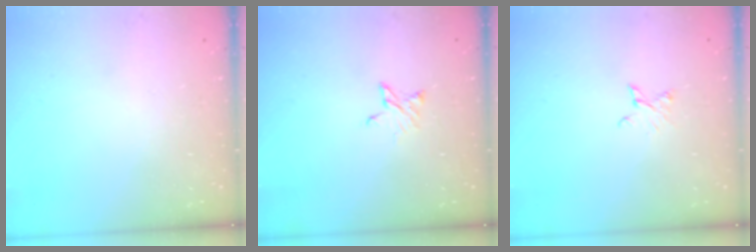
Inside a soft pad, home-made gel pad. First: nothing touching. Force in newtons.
{"total": 4.2, "press": 4.2, "slide": 0.5}
{"total": 2.5, "press": 2.5, "slide": 0.3}